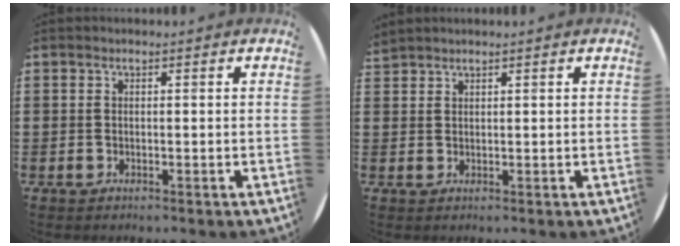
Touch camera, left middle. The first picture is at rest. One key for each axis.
{"total": 1.3, "fx": 1.2, "fy": 0.0, "fz": -0.2, "tx": 0.002, "ty": 0.000, "tz": 0.025}